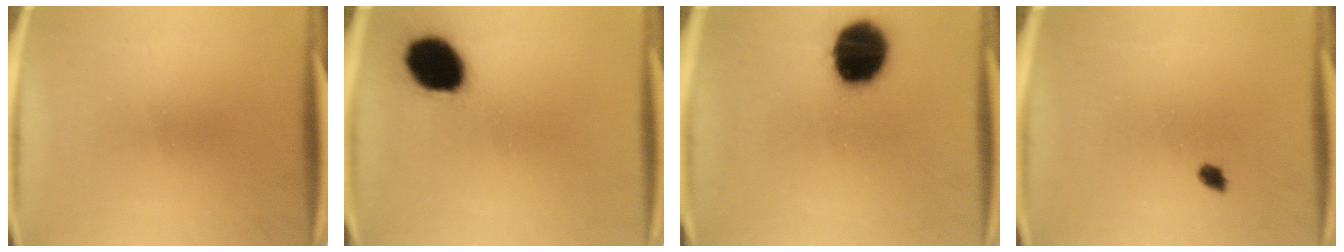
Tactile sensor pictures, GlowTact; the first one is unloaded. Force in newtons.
{"total": 14.2}
{"total": 18.1}
{"total": 1.5}